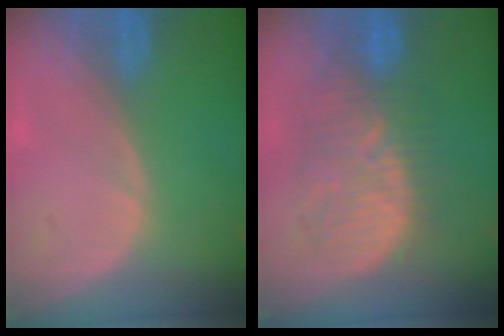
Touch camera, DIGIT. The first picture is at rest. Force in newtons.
{"total": 9.4, "press": 9.4, "slide": 1.0}